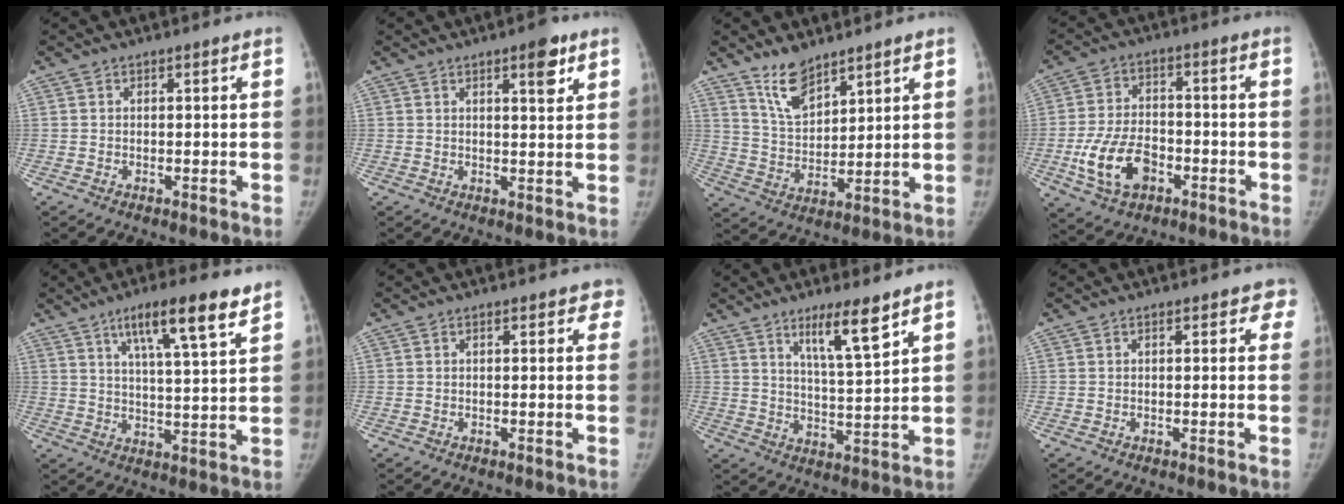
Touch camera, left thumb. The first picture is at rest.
{"total": 4.9, "force": [2.8, 1.5, 3.7], "torque": [-0.038, -0.014, 0.036]}
{"total": 8.2, "force": [6.3, 3.4, 3.9], "torque": [-0.048, -0.049, 0.129]}
{"total": 11.4, "force": [-4.4, 7.3, 7.6], "torque": [-0.135, 0.020, -0.075]}
{"total": 12.3, "force": [7.6, 2.1, 9.5], "torque": [-0.143, -0.032, 0.120]}
{"total": 2.8, "force": [1.7, 1.4, 1.6], "torque": [0.013, 0.001, 0.012]}
{"total": 9.2, "force": [6.0, 1.1, 6.9], "torque": [-0.110, -0.043, 0.105]}
{"total": 2.7, "force": [1.6, 1.5, 1.6], "torque": [0.014, 0.001, 0.009]}